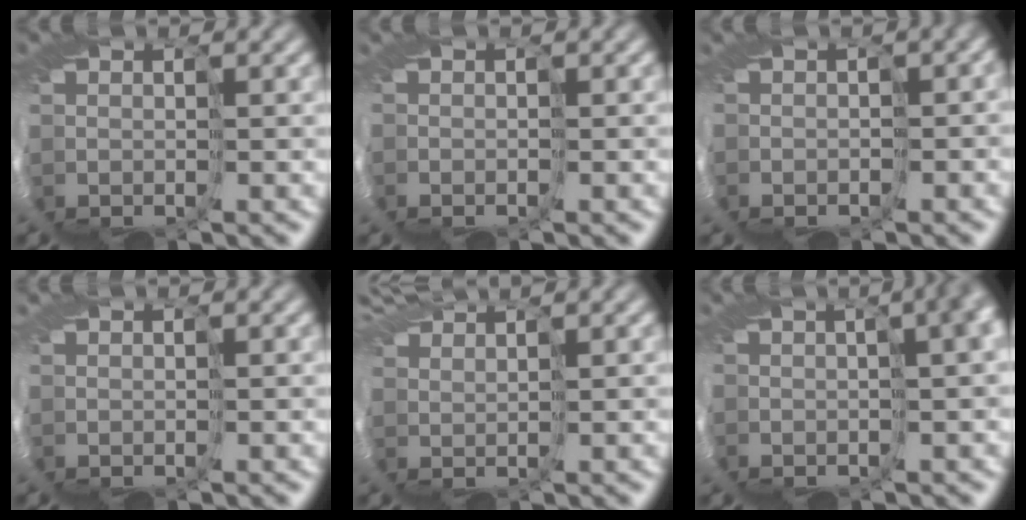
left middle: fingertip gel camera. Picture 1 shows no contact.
{"total": 1.5, "force": [-1.4, 0.5, 0.3], "torque": [-0.002, 0.001, -0.023]}
{"total": 2.9, "force": [-2.3, 1.1, 1.3], "torque": [-0.015, 0.003, -0.030]}
{"total": 1.4, "force": [0.6, -0.9, -0.9], "torque": [0.024, 0.002, 0.012]}
{"total": 3.7, "force": [3.6, -1.0, -0.6], "torque": [-0.004, 0.011, 0.055]}
{"total": 10.7, "force": [0.1, 4.6, 9.7], "torque": [-0.098, 0.017, -0.002]}